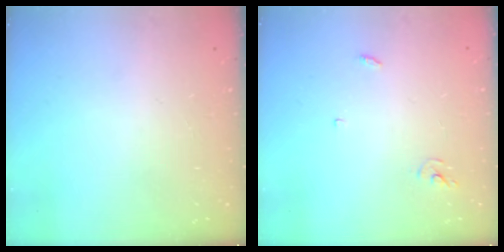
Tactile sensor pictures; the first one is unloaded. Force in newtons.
{"total": 3.0, "press": 3.0, "slide": 0.2}